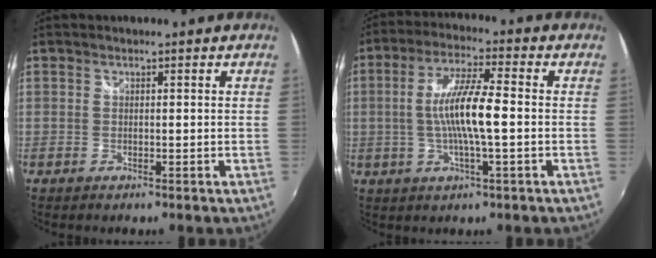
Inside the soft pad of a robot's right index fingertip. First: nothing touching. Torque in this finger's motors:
{"motor_torque": [1.35, -0.15, 0.81, 0.13]}